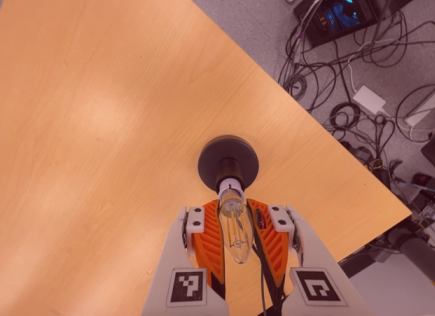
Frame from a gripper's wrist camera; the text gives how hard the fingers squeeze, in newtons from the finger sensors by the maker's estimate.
{"total": 18.8, "left": 17.1, "right": 20.4}